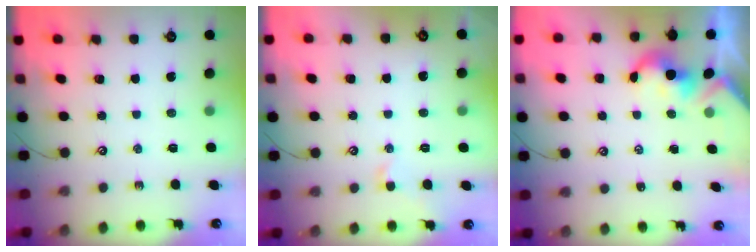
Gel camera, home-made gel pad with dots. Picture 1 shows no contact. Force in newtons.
{"total": 0.5, "press": 0.1, "slide": 0.5}
{"total": 2.2, "press": 2.2, "slide": 0.3}